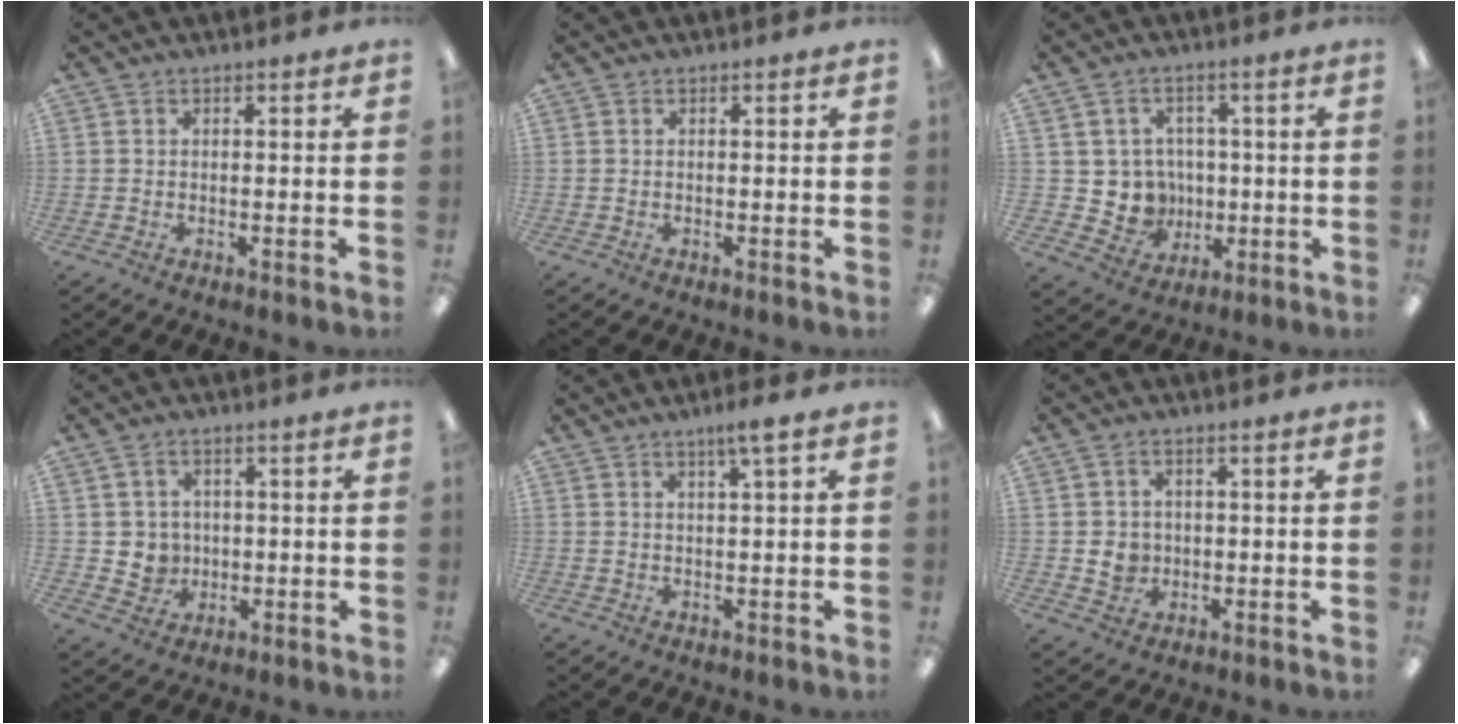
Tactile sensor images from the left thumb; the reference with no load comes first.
{"total": 0.0}
{"total": 7.2, "force": [1.1, 7.0, 1.1], "torque": [-0.032, -0.003, 0.033]}
{"total": 4.8, "force": [0.8, 4.6, 1.0], "torque": [-0.014, 0.005, 0.016]}
{"total": 3.4, "force": [2.2, 0.0, 2.6], "torque": [-0.048, -0.003, 0.035]}
{"total": 4.4, "force": [-0.1, 3.9, 2.0], "torque": [-0.031, 0.006, 0.001]}